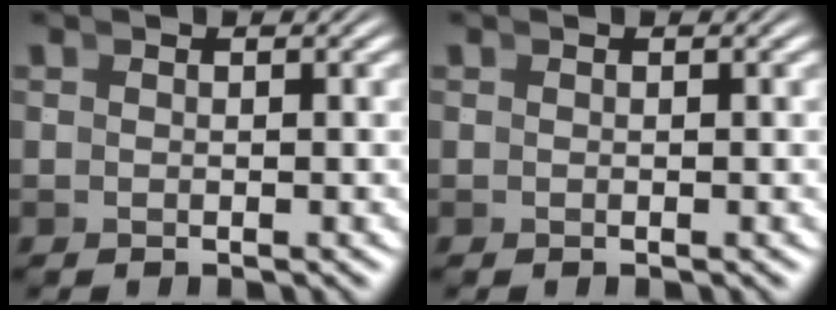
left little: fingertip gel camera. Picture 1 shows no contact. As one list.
[{"total": 0.0}]